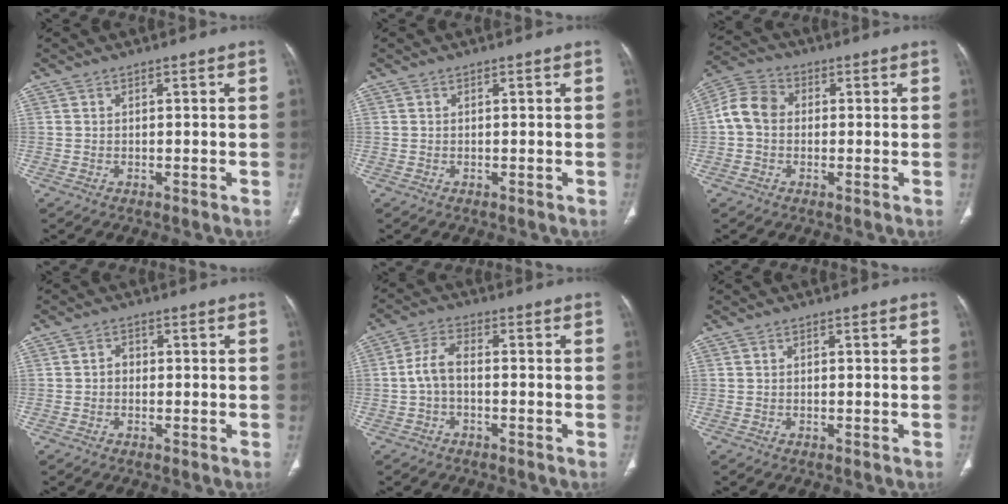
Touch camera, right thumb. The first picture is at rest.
{"total": 0.0}
{"total": 7.3, "force": [0.0, 5.8, 4.3], "torque": [-0.076, 0.023, -0.011]}
{"total": 1.7, "force": [-0.3, 1.4, 0.9], "torque": [-0.006, 0.008, -0.010]}
{"total": 4.9, "force": [-1.0, 2.5, 4.1], "torque": [-0.084, 0.019, -0.026]}
{"total": 0.0}